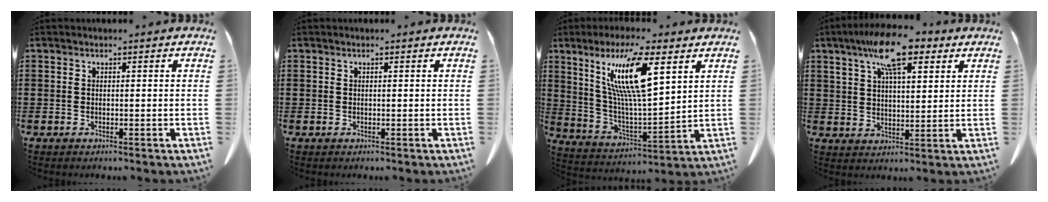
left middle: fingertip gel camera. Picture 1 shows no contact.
{"total": 0.0}
{"total": 12.8, "force": [6.9, 2.7, 10.5], "torque": [-0.224, -0.010, 0.115]}
{"total": 12.2, "force": [8.0, 3.9, 8.4], "torque": [-0.163, -0.013, 0.140]}